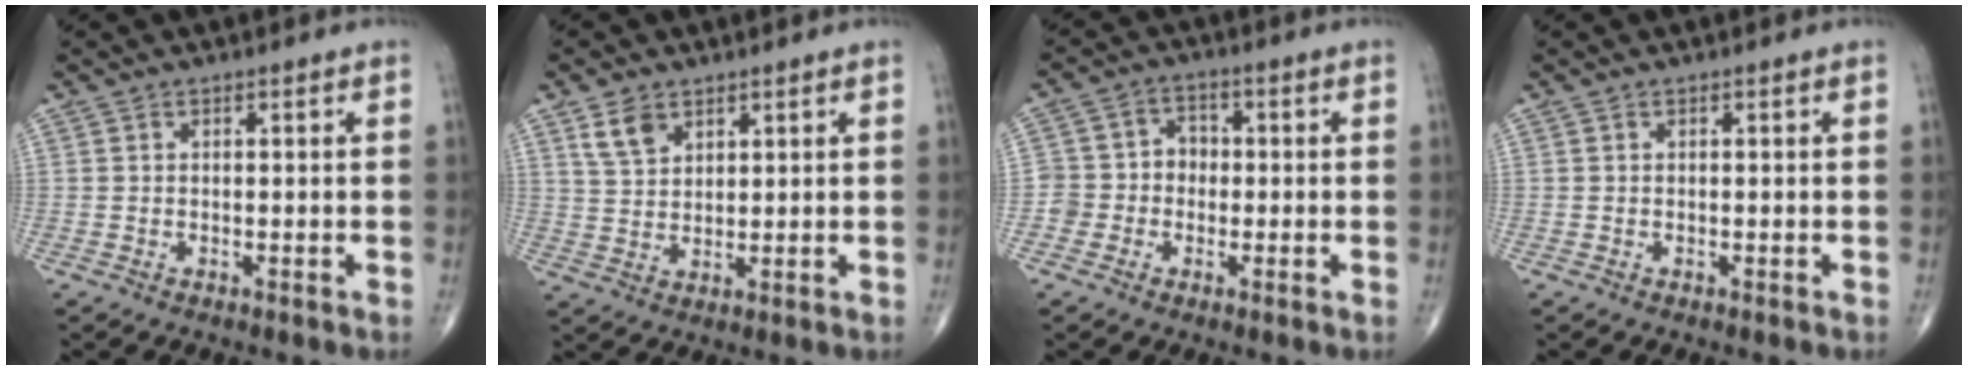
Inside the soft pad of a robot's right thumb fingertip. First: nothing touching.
{"total": 5.1, "force": [3.1, 3.2, 2.6], "torque": [-0.037, -0.015, 0.065]}
{"total": 5.7, "force": [-1.4, 5.3, 1.6], "torque": [0.000, 0.028, -0.032]}
{"total": 0.0}